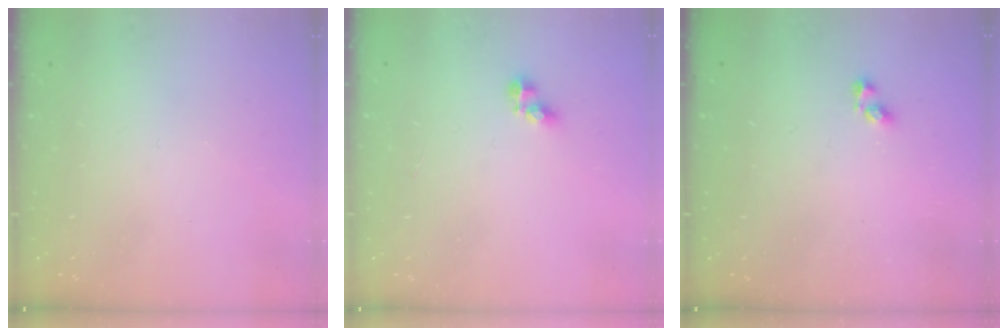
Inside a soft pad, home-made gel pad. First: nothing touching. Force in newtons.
{"total": 3.4, "press": 3.4, "slide": 0.5}
{"total": 2.9, "press": 2.9, "slide": 0.6}